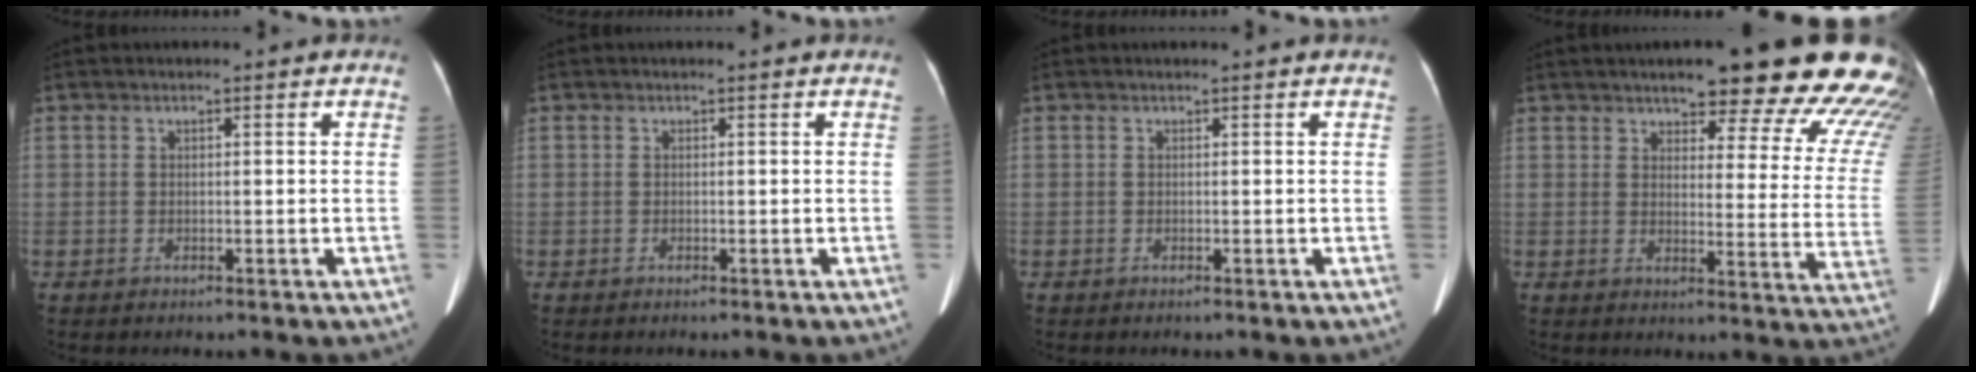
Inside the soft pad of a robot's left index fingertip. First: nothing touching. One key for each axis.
{"total": 0.0}
{"total": 0.0}
{"total": 23.2, "fx": 19.5, "fy": 4.4, "fz": 11.8, "tx": -0.123, "ty": -0.058, "tz": 0.209}